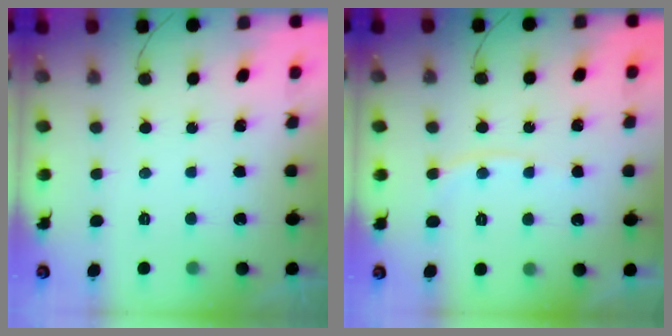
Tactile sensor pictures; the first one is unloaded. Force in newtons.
{"total": 5.7, "press": 5.7, "slide": 0.5}